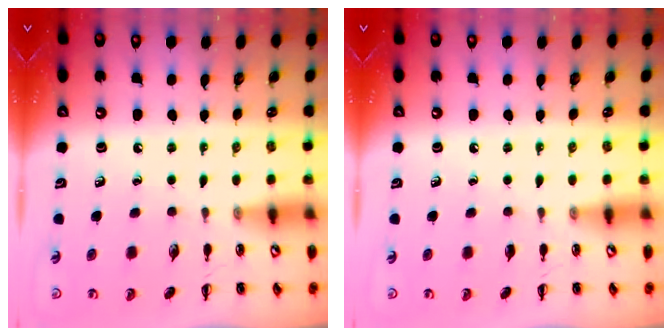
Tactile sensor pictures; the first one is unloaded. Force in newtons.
{"total": 0.0}